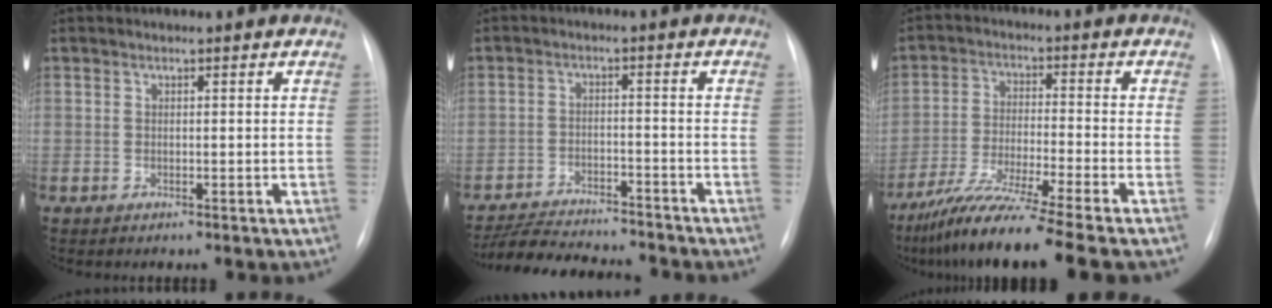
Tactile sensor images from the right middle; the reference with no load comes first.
{"total": 12.9, "force": [-12.1, 1.6, 4.2], "torque": [-0.072, -0.005, -0.180]}
{"total": 14.3, "force": [-11.2, -1.5, 8.8], "torque": [-0.166, -0.043, -0.191]}